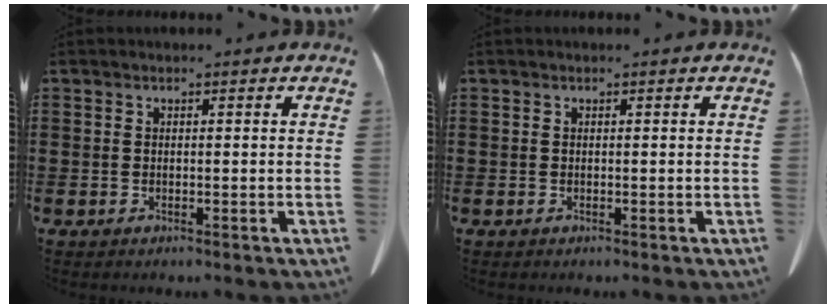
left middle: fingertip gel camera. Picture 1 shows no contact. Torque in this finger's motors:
{"motor_torque": [-0.19, 0.03, -0.04, -0.01]}